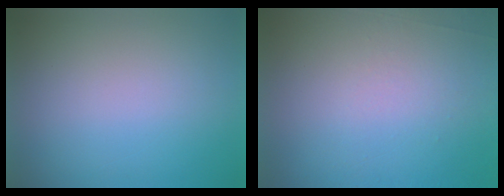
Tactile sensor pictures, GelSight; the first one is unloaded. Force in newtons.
{"total": 6.9}